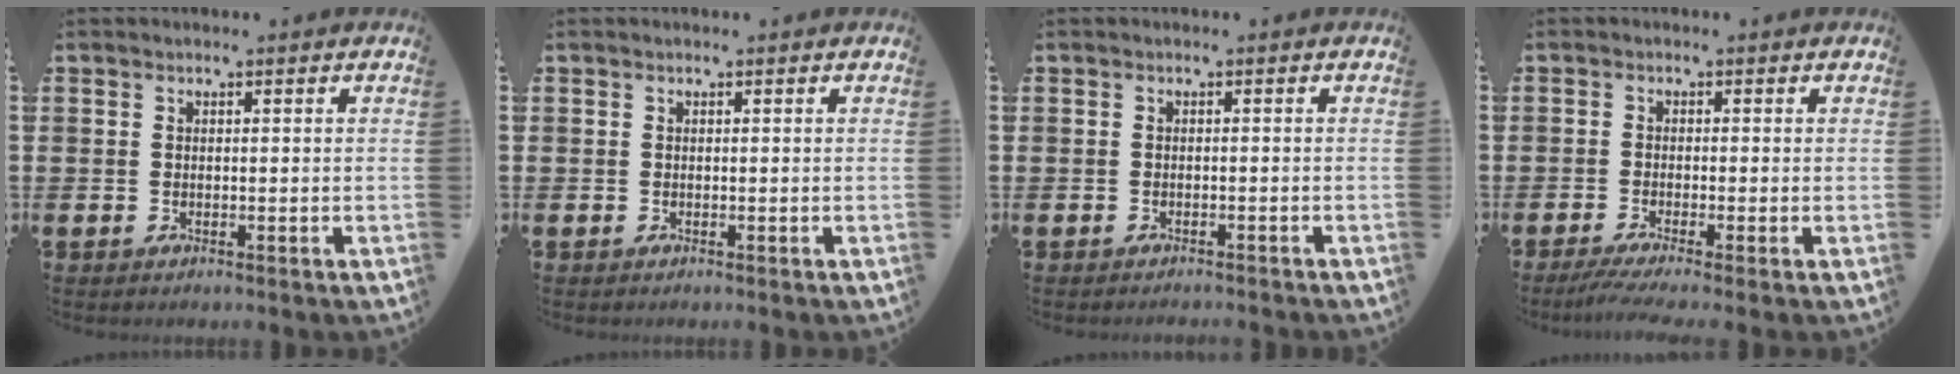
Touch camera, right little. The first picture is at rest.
{"total": 0.0}
{"total": 0.6, "force": [-0.6, -0.1, 0.0], "torque": [0.001, -0.001, -0.012]}
{"total": 1.8, "force": [-1.1, 0.0, 1.5], "torque": [-0.026, -0.002, -0.020]}